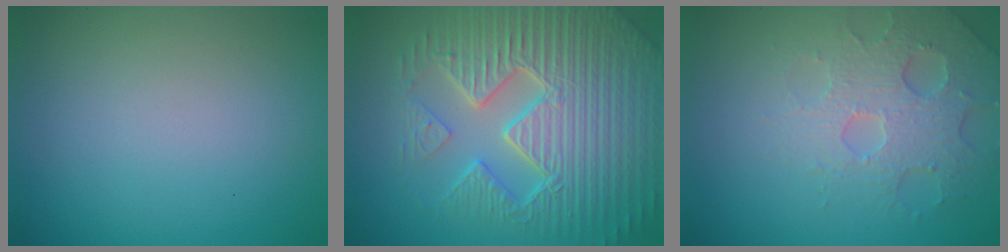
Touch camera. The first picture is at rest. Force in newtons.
{"total": 9.5, "press": 6.7, "slide": 6.7}
{"total": 4.7, "press": 3.6, "slide": 2.9}